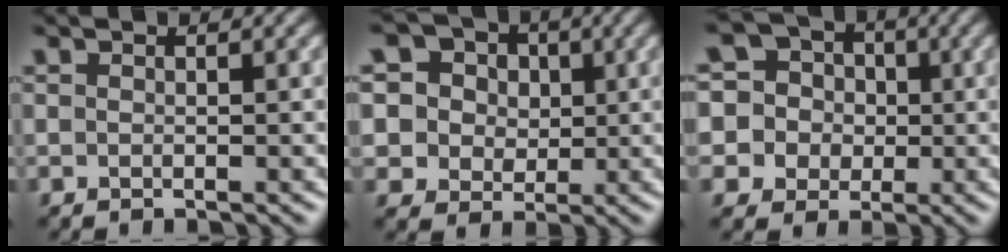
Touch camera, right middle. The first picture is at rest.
{"total": 7.9, "force": [3.2, 6.6, 2.9], "torque": [-0.060, 0.019, 0.037]}
{"total": 8.2, "force": [0.9, 7.9, 2.1], "torque": [-0.065, 0.036, 0.003]}